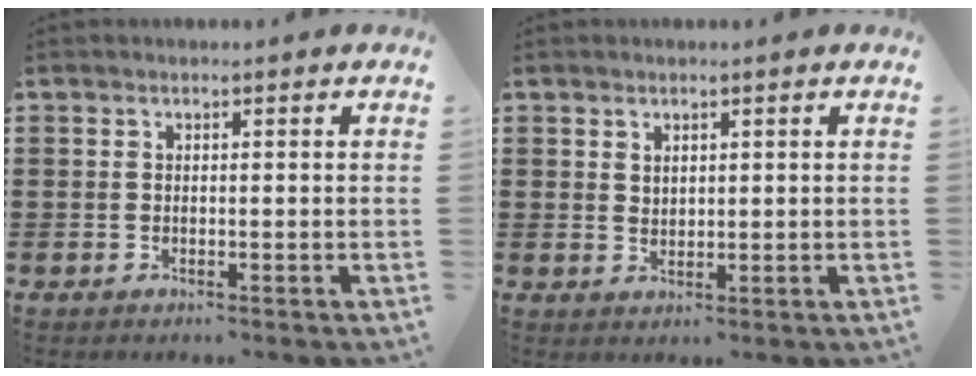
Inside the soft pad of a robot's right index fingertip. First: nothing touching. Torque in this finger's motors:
{"motor_torque": [-0.67, 0.68, -0.04, -0.01]}